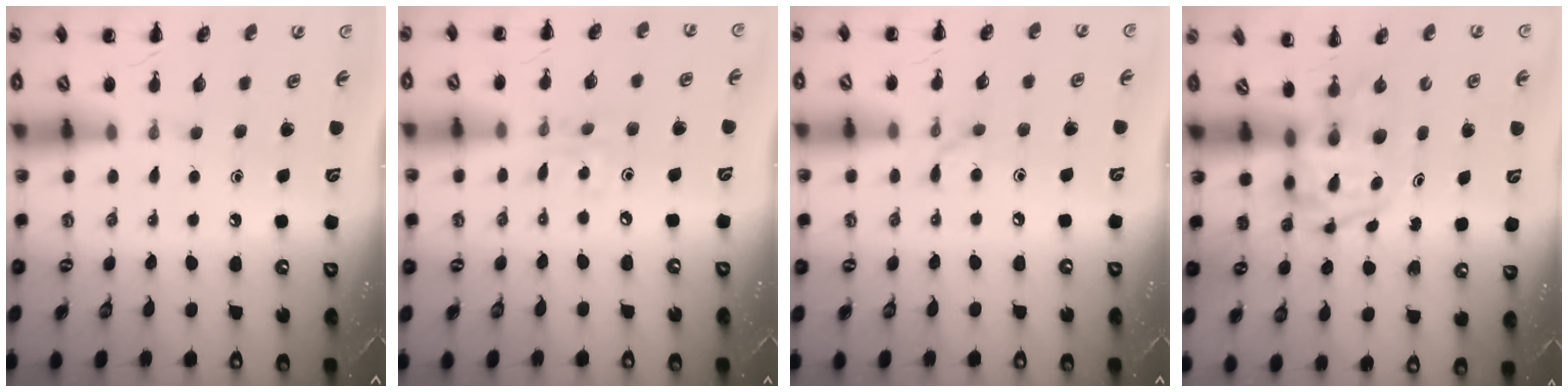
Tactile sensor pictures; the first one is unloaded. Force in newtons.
{"total": 4.6, "press": 4.4, "slide": 1.1}
{"total": 6.0, "press": 5.7, "slide": 1.8}
{"total": 3.8, "press": 3.7, "slide": 0.8}